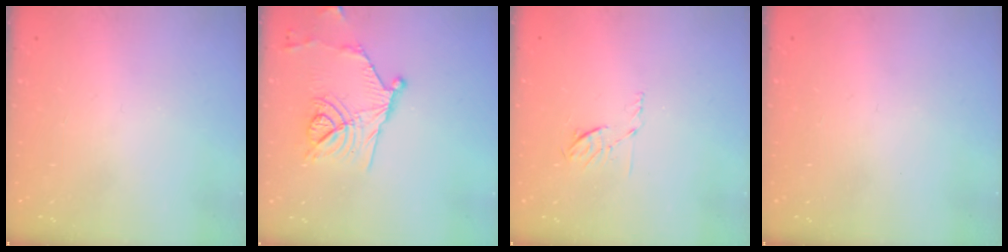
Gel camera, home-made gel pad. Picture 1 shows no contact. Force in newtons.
{"total": 14.8, "press": 14.6, "slide": 2.2}
{"total": 5.2, "press": 5.1, "slide": 0.9}
{"total": 0.0}